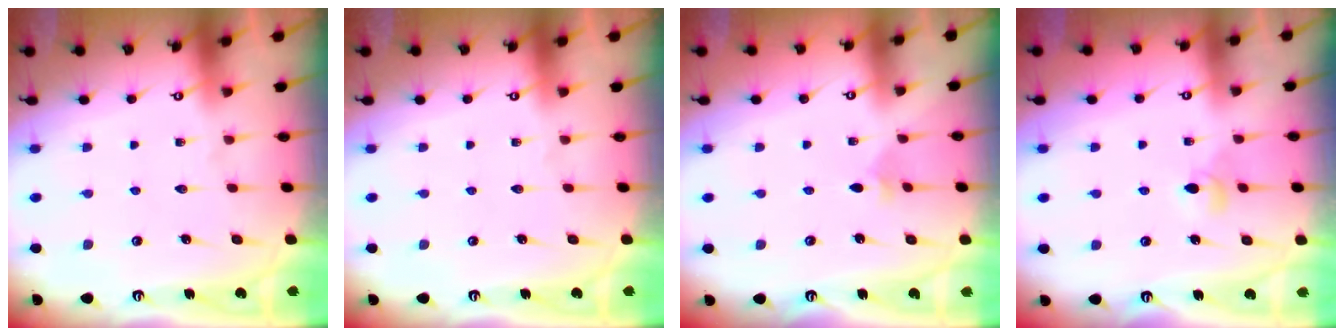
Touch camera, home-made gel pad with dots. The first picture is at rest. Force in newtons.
{"total": 0.0}
{"total": 1.7, "press": 1.6, "slide": 0.5}
{"total": 4.1, "press": 4.0, "slide": 0.8}